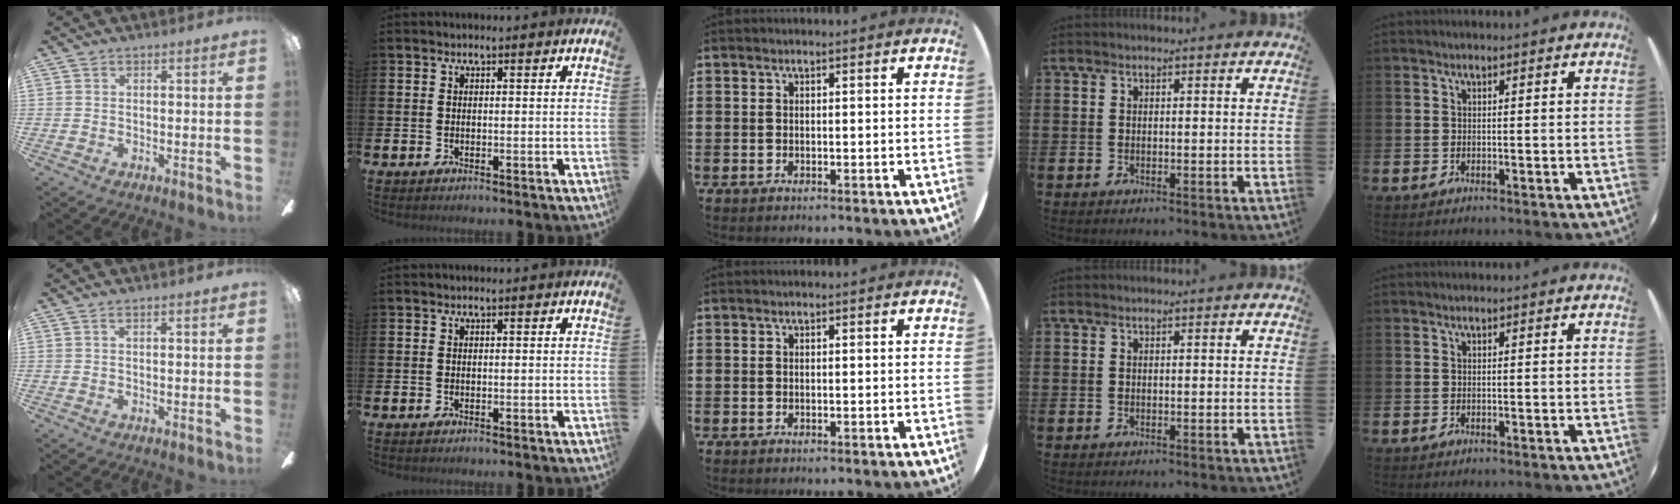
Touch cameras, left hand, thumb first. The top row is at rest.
{}